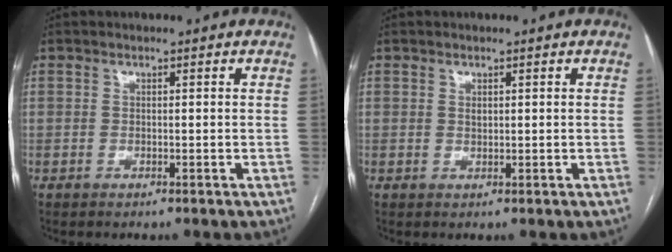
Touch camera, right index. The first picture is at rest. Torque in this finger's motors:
{"motor_torque": [0.27, 0.20, -0.01, 0.00]}